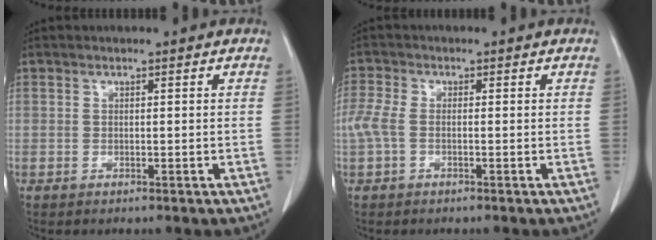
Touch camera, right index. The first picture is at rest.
{"total": 3.3, "force": [-0.6, 1.6, 2.8], "torque": [-0.081, 0.009, -0.015]}